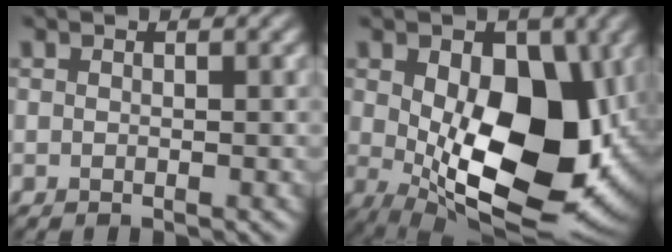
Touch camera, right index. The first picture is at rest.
{"total": 14.4, "force": [-0.3, 8.5, 11.6], "torque": [-0.169, -0.023, 0.004]}